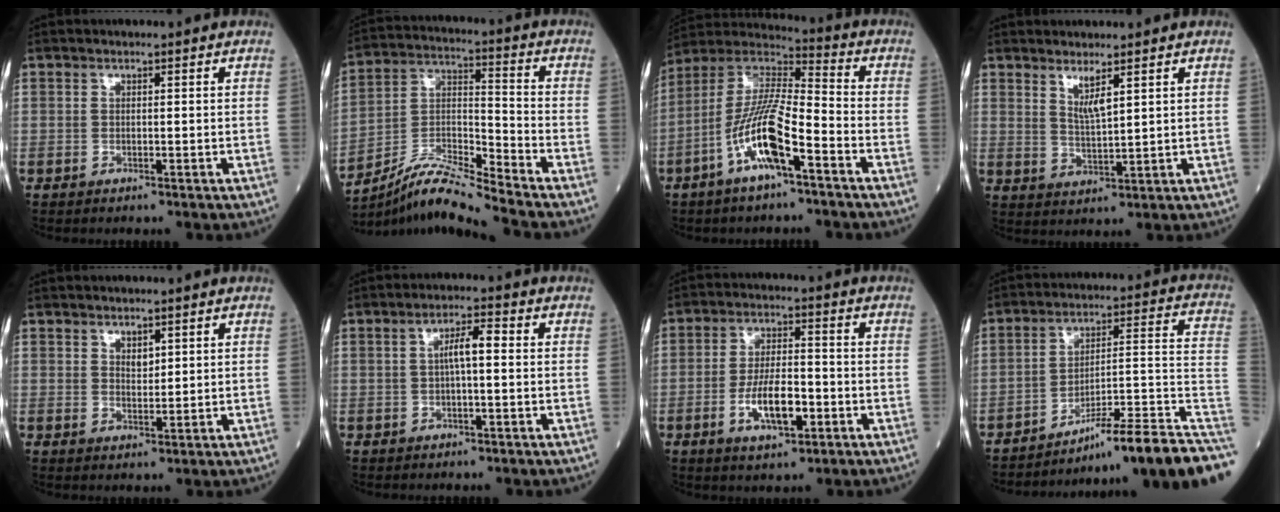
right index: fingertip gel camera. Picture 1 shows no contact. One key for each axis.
{"total": 10.4, "fx": -9.6, "fy": -1.4, "fz": 3.7, "tx": -0.074, "ty": 0.006, "tz": -0.178}
{"total": 13.2, "fx": -5.8, "fy": 2.5, "fz": 11.6, "tx": -0.236, "ty": 0.005, "tz": -0.111}
{"total": 3.6, "fx": 2.3, "fy": 0.2, "fz": 2.8, "tx": -0.055, "ty": -0.014, "tz": 0.049}
{"total": 2.1, "fx": 1.2, "fy": 1.0, "fz": 1.4, "tx": -0.023, "ty": -0.004, "tz": 0.026}
{"total": 3.8, "fx": 0.2, "fy": 0.7, "fz": 3.7, "tx": -0.065, "ty": 0.012, "tz": 0.002}
{"total": 8.9, "fx": -3.0, "fy": 3.1, "fz": 7.8, "tx": -0.149, "ty": 0.003, "tz": -0.053}
{"total": 19.5, "fx": -15.0, "fy": -0.5, "fz": 12.5, "tx": -0.102, "ty": 0.029, "tz": -0.225}